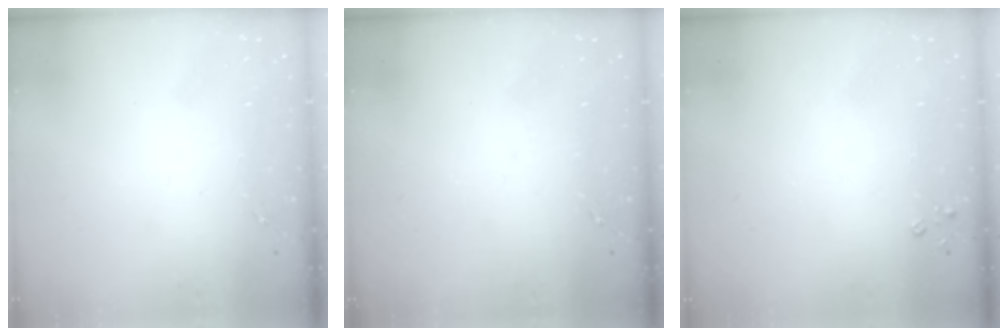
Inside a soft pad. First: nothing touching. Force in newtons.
{"total": 0.0}
{"total": 2.6, "press": 2.6, "slide": 0.3}